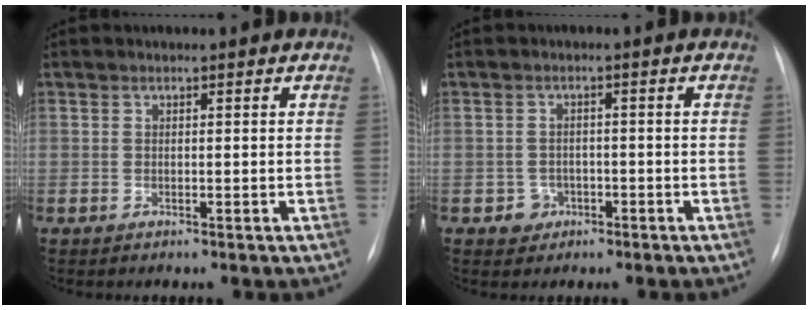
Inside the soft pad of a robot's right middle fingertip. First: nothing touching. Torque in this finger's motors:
{"motor_torque": [-0.29, 0.09, -0.02, -0.01]}